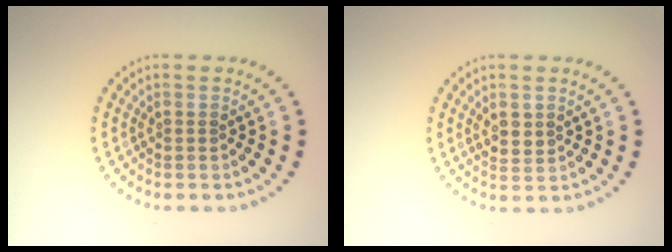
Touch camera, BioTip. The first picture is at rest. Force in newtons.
{"total": 1.7, "press": 1.5, "slide": 0.8}